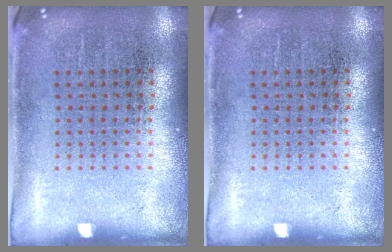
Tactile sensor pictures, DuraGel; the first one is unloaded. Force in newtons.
{"total": 0.0}